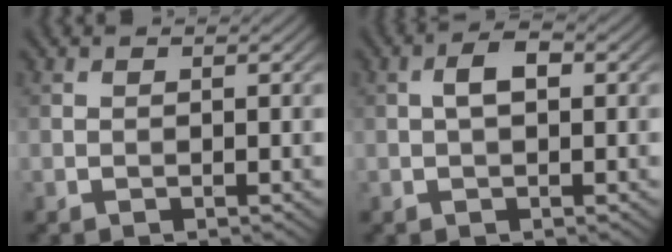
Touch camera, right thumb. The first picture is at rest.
{"total": 2.7, "force": [0.3, 1.3, 2.3], "torque": [-0.042, 0.009, 0.001]}